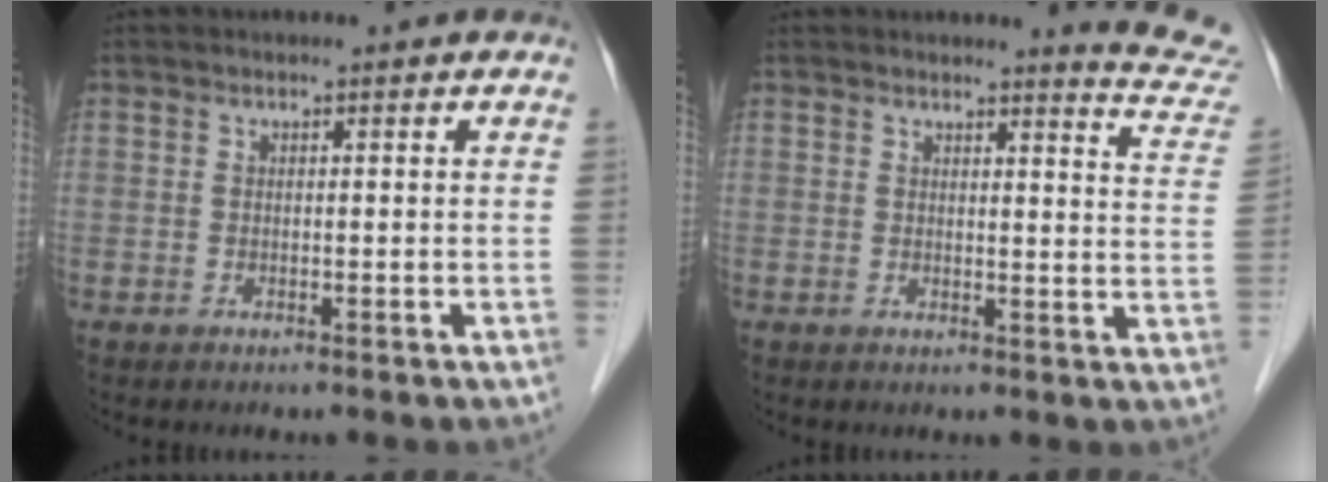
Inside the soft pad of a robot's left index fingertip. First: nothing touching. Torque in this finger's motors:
{"motor_torque": [0.37, -0.49, 0.03, -0.01]}